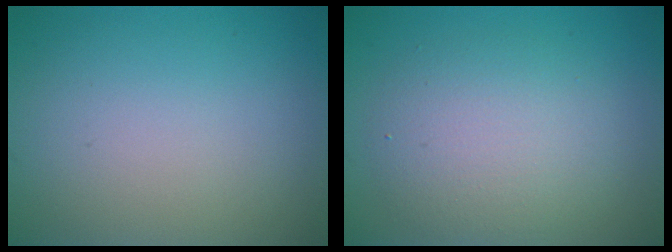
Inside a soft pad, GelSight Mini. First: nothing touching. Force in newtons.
{"total": 4.5, "press": 4.5, "slide": 0.3}